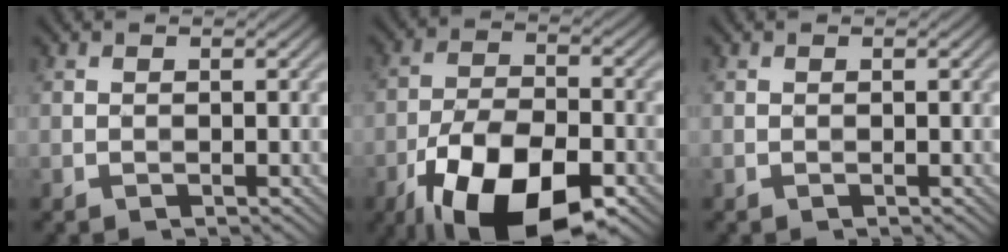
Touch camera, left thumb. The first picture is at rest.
{"total": 15.0, "force": [-8.4, 6.7, 10.5], "torque": [-0.201, -0.020, -0.152]}
{"total": 0.0}